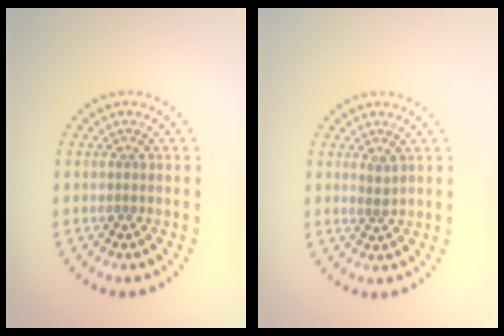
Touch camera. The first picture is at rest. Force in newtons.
{"total": 0.7, "press": 0.5, "slide": 0.5}